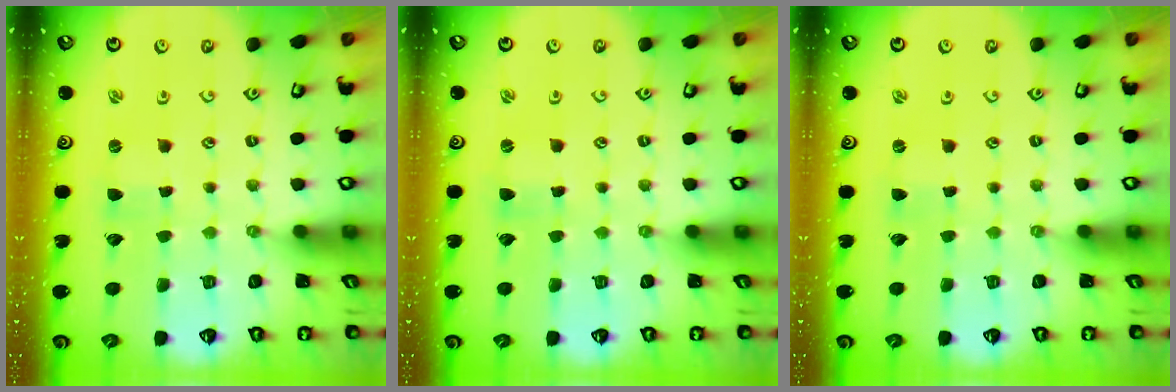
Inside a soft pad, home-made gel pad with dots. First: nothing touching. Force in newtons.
{"total": 0.0}
{"total": 0.0}